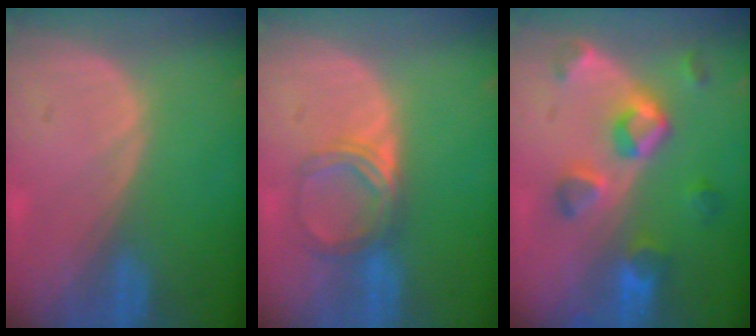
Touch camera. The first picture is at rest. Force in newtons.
{"total": 5.1, "press": 4.5, "slide": 2.3}
{"total": 7.3, "press": 7.1, "slide": 1.7}